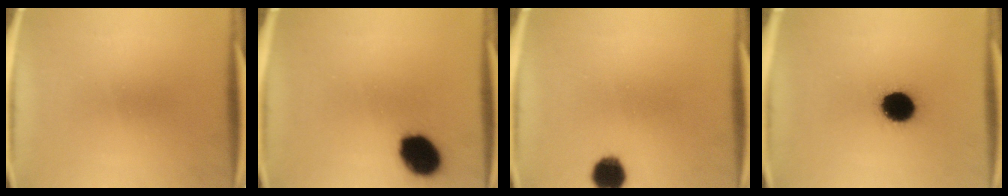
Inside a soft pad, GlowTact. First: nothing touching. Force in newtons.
{"total": 11.3}
{"total": 6.5}
{"total": 12.0}